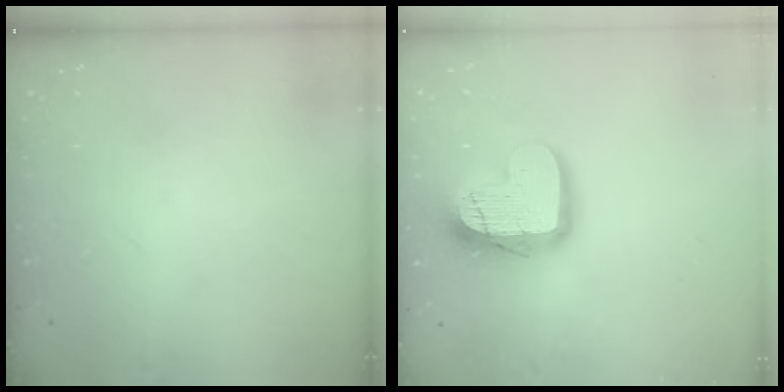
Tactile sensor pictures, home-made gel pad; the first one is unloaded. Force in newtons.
{"total": 17.3, "press": 17.3, "slide": 1.7}